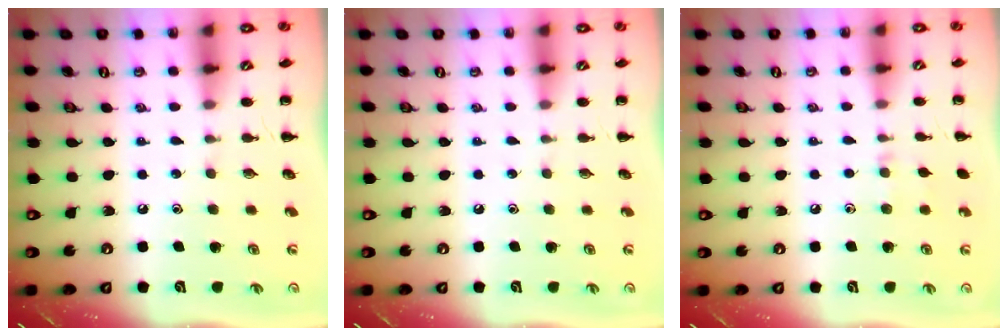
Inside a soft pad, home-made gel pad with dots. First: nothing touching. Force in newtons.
{"total": 0.0}
{"total": 4.8, "press": 4.5, "slide": 1.5}